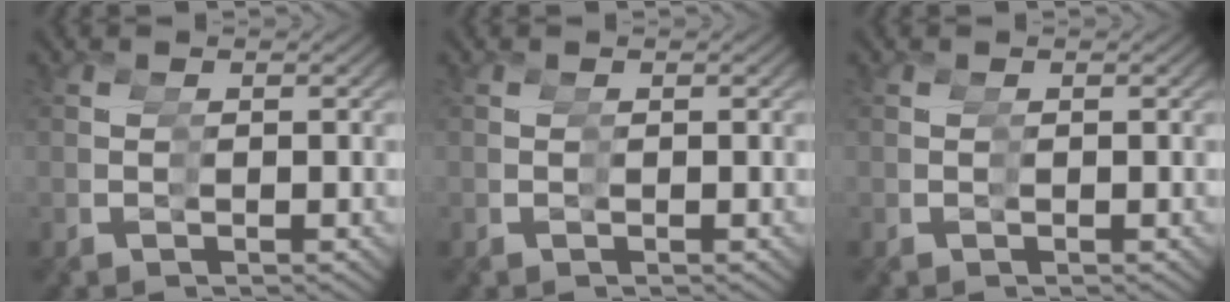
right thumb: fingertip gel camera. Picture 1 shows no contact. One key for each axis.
{"total": 0.0}
{"total": 0.0}